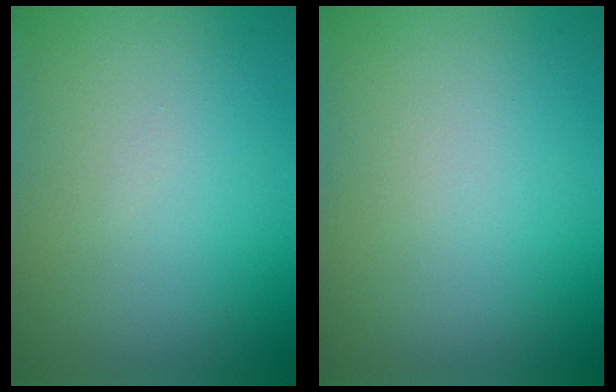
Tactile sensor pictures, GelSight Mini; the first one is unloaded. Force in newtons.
{"total": 0.0}